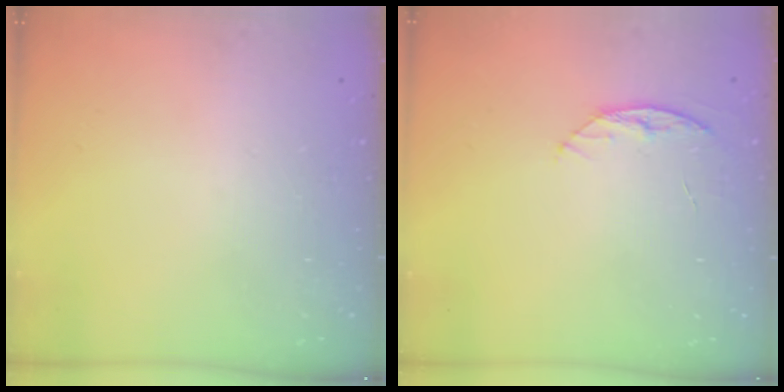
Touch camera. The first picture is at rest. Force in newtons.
{"total": 5.6, "press": 5.6, "slide": 0.6}